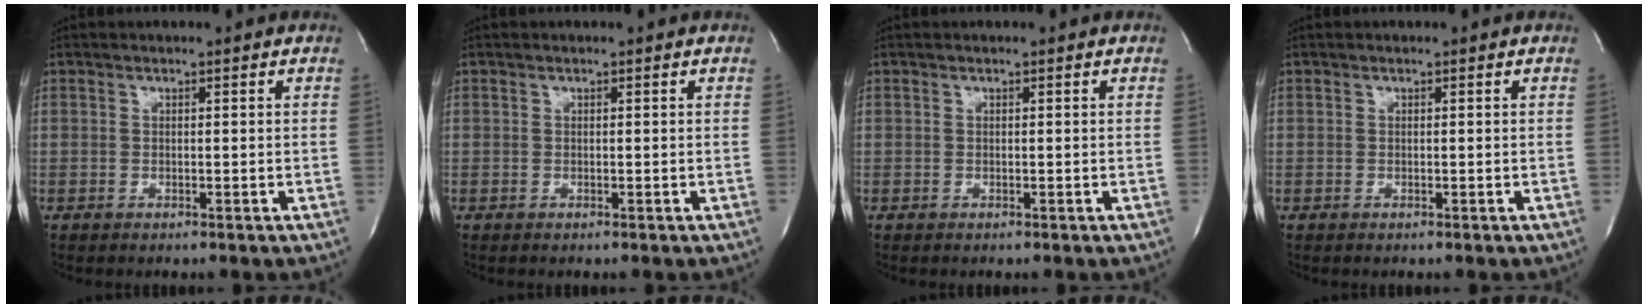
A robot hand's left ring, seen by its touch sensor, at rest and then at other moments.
{"total": 0.0}
{"total": 0.0}
{"total": 0.0}